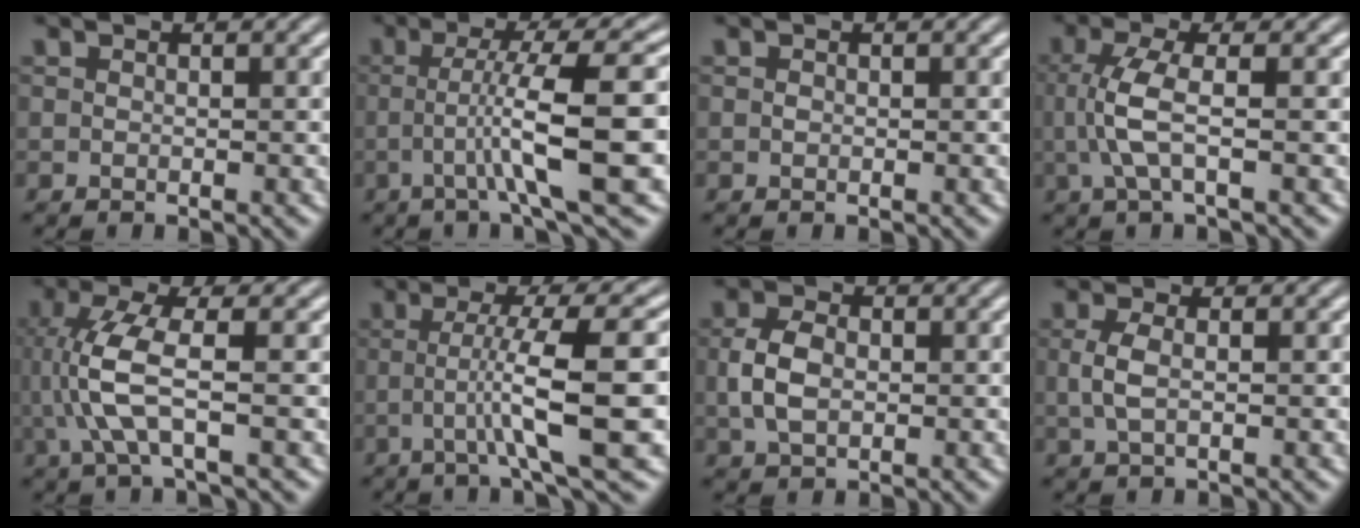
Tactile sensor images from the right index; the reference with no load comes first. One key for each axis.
{"total": 7.3, "fx": -0.9, "fy": 0.3, "fz": 7.2, "tx": -0.106, "ty": -0.010, "tz": -0.004}
{"total": 0.5, "fx": -0.1, "fy": -0.5, "fz": -0.1, "tx": -0.004, "ty": -0.009, "tz": 0.006}
{"total": 3.3, "fx": -0.2, "fy": 0.0, "fz": 3.3, "tx": -0.072, "ty": -0.004, "tz": 0.005}
{"total": 4.6, "fx": 0.0, "fy": 0.6, "fz": 4.6, "tx": -0.104, "ty": -0.006, "tz": 0.008}
{"total": 6.5, "fx": -0.7, "fy": -0.3, "fz": 6.5, "tx": -0.097, "ty": -0.009, "tz": -0.004}
{"total": 2.5, "fx": 0.0, "fy": 1.3, "fz": 2.2, "tx": -0.043, "ty": -0.005, "tz": 0.011}
{"total": 1.7, "fx": 0.0, "fy": -0.1, "fz": 1.7, "tx": -0.037, "ty": -0.005, "tz": 0.010}